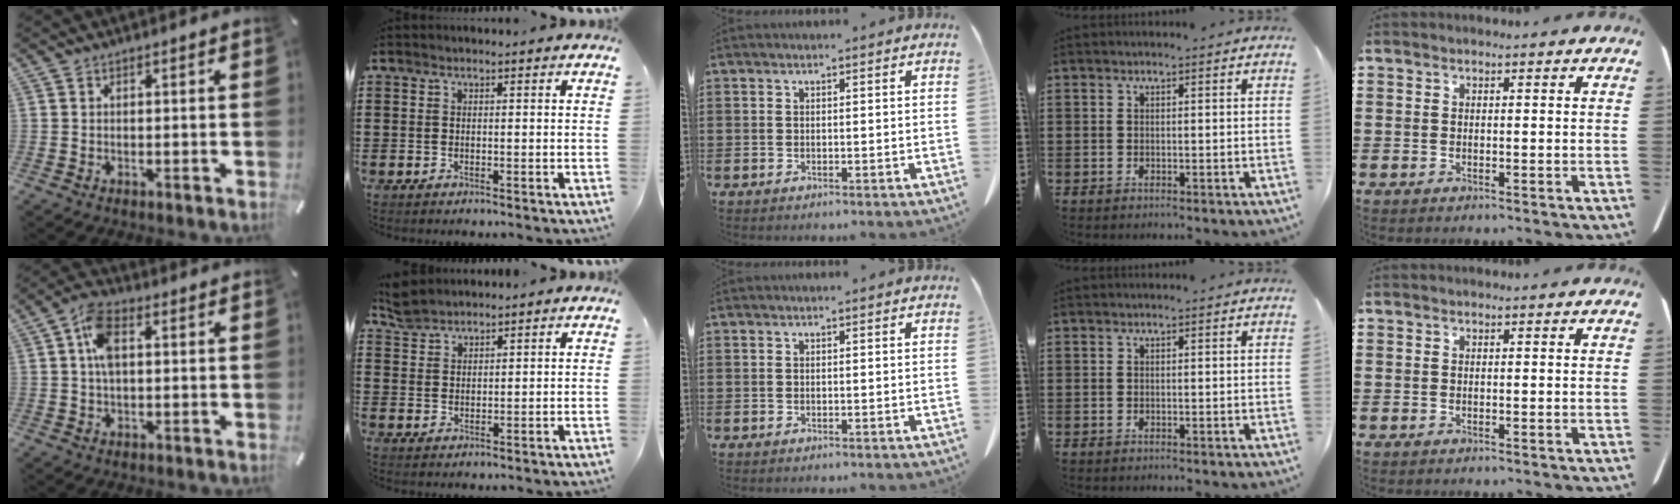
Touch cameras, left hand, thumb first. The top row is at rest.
{"thumb": {"total": 6.9, "force": [1.3, 4.0, 5.5], "torque": [-0.117, 0.005, 0.018]}, "index": {"total": 3.1, "force": [2.9, 0.9, 0.6], "torque": [-0.020, -0.003, 0.057]}}